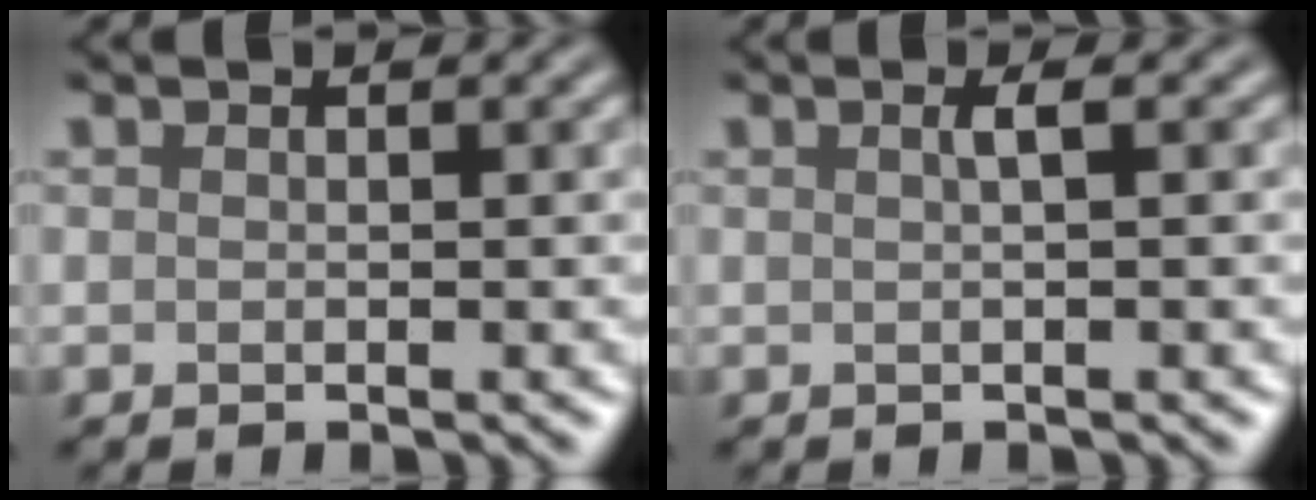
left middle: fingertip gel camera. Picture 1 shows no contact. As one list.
[{"total": 1.3, "force": [0.2, 0.4, 1.2], "torque": [-0.017, 0.006, 0.001]}]